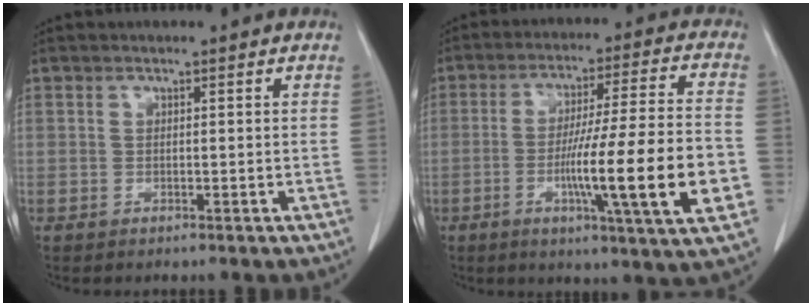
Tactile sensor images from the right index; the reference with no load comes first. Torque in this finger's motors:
{"motor_torque": [2.03, -0.11, 1.05, 0.17]}